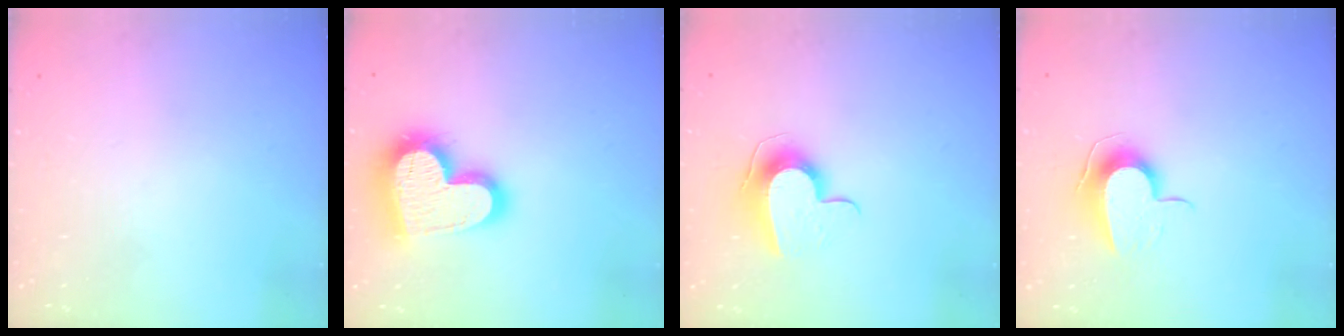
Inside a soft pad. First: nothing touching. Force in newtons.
{"total": 20.8, "press": 20.7, "slide": 1.8}
{"total": 10.0, "press": 9.9, "slide": 0.9}
{"total": 9.8, "press": 9.8, "slide": 0.1}